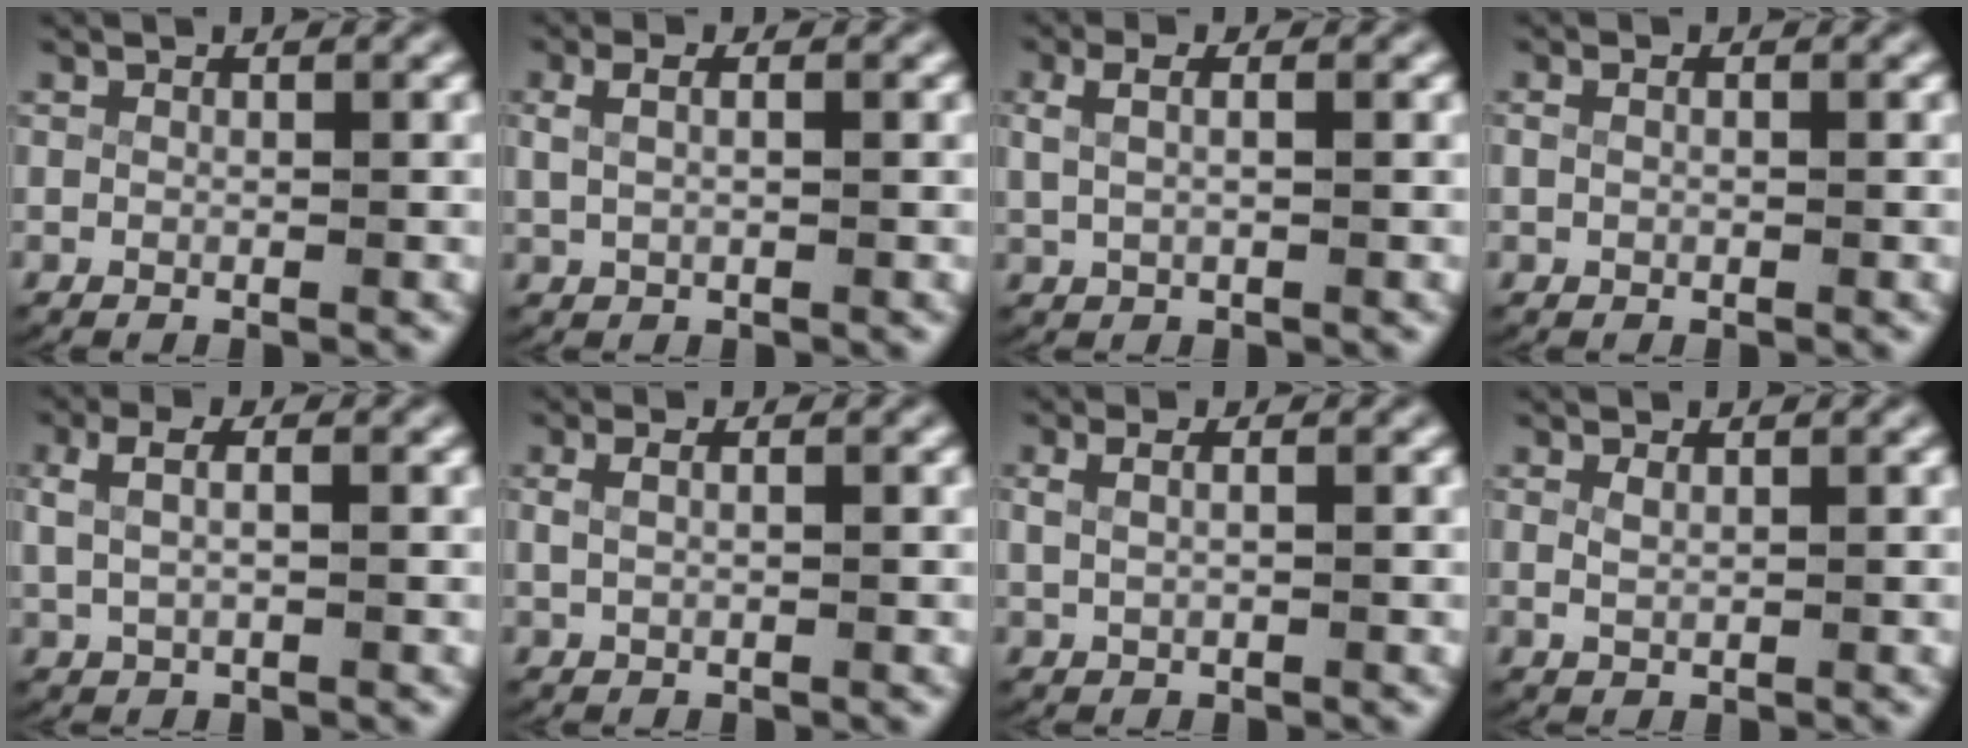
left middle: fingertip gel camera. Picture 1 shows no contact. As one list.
[{"total": 2.5, "force": [0.5, 1.4, 2.0], "torque": [-0.047, 0.001, 0.010]}, {"total": 3.0, "force": [0.7, 1.7, 2.4], "torque": [-0.054, 0.004, 0.012]}, {"total": 0.9, "force": [0.0, 0.6, 0.7], "torque": [-0.020, -0.006, 0.003]}, {"total": 3.8, "force": [0.9, 2.3, 2.9], "torque": [-0.064, 0.006, 0.014]}, {"total": 1.6, "force": [0.2, 0.8, 1.4], "torque": [-0.035, -0.001, 0.008]}, {"total": 1.9, "force": [0.4, 1.0, 1.6], "torque": [-0.036, -0.001, 0.010]}, {"total": 0.7, "force": [0.4, 0.2, 0.6], "torque": [-0.018, -0.008, 0.016]}]